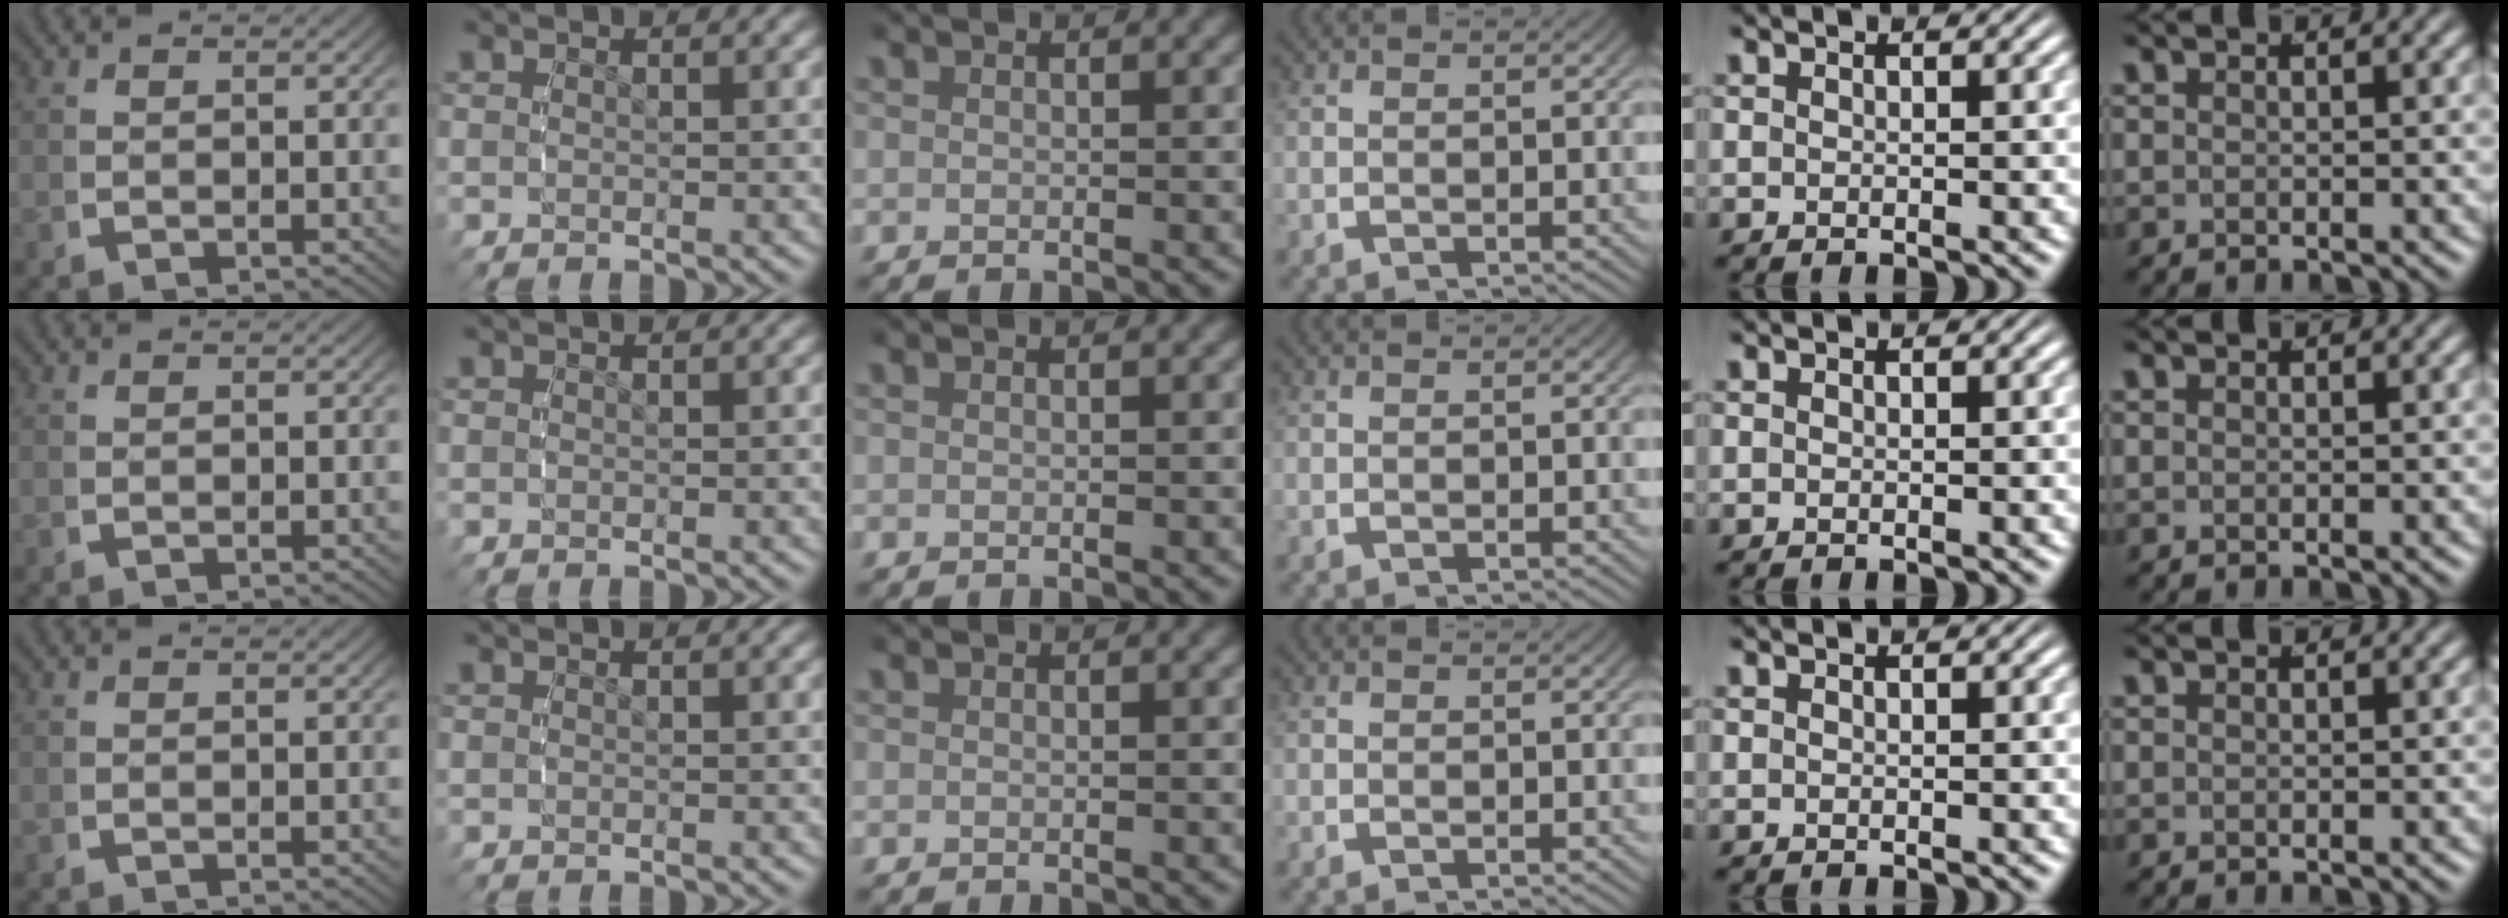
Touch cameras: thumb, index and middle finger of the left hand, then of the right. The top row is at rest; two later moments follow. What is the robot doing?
{"motion": "reach", "object": "glasses case"}